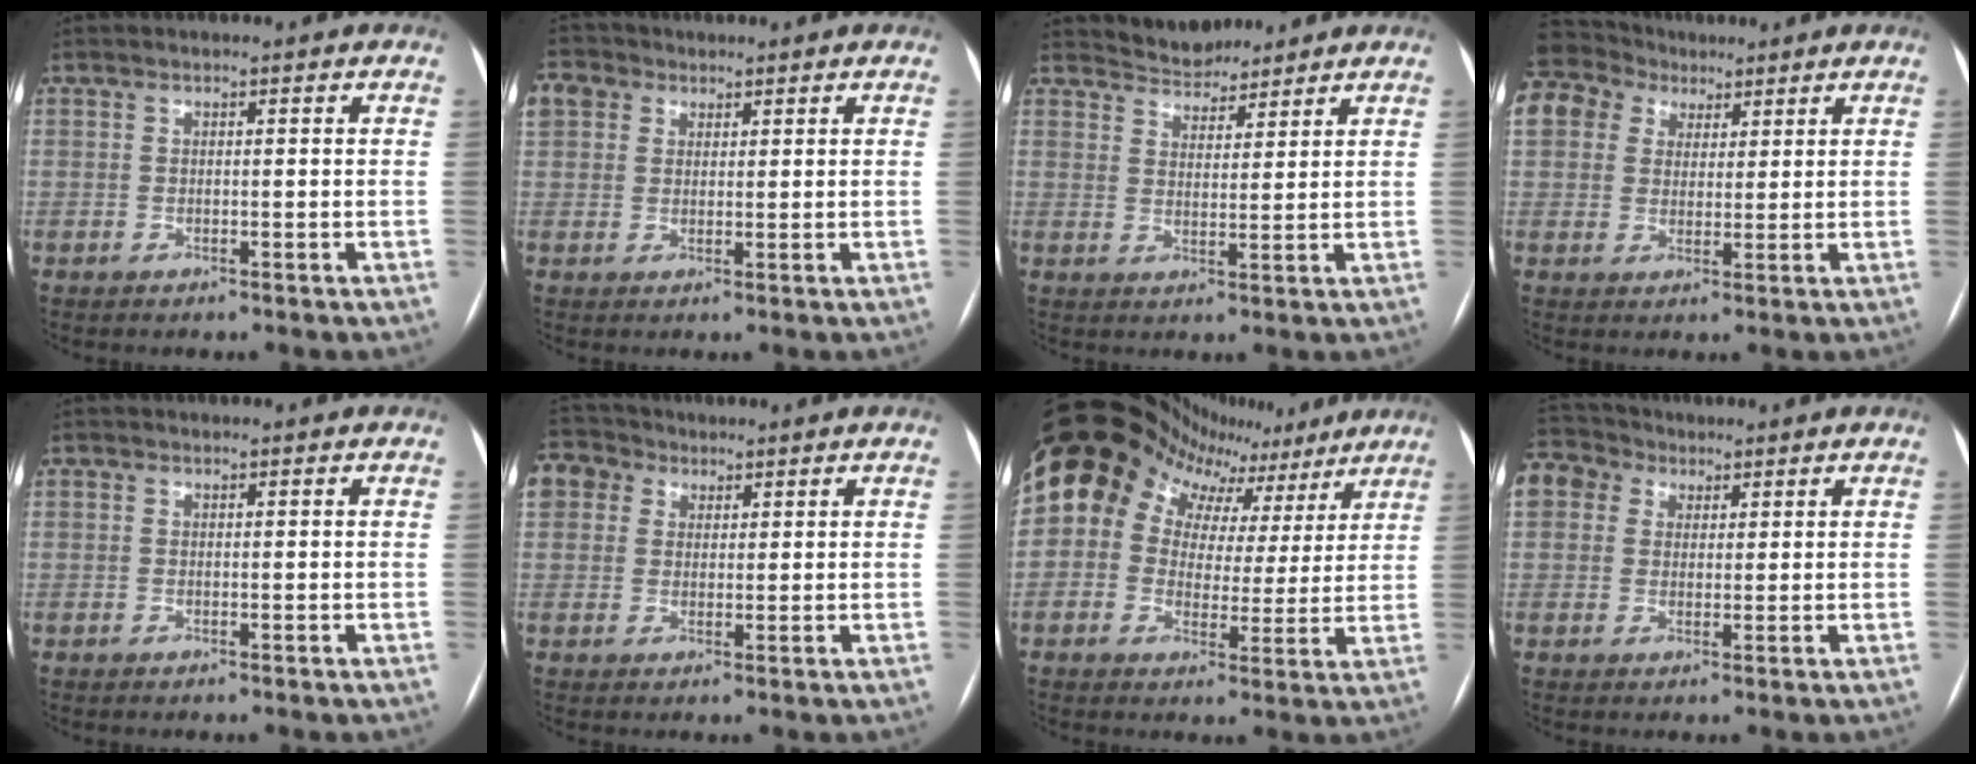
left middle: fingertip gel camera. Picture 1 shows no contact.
{"total": 9.2, "force": [4.7, 6.9, 3.9], "torque": [-0.112, 0.038, 0.091]}
{"total": 4.9, "force": [4.7, 1.4, -0.2], "torque": [0.000, 0.012, 0.081]}
{"total": 16.8, "force": [9.5, 12.2, 6.6], "torque": [-0.207, 0.085, 0.182]}
{"total": 0.0}
{"total": 9.1, "force": [4.6, 7.1, 3.2], "torque": [-0.088, 0.043, 0.088]}
{"total": 20.4, "force": [11.3, 14.2, 9.2], "torque": [-0.178, 0.090, 0.161]}
{"total": 11.9, "force": [6.2, 9.0, 4.6], "torque": [-0.136, 0.059, 0.116]}